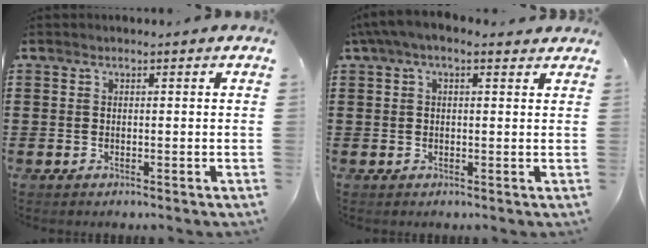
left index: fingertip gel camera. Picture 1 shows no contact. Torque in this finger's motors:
{"motor_torque": [2.14, 0.00, 0.74, 0.21]}